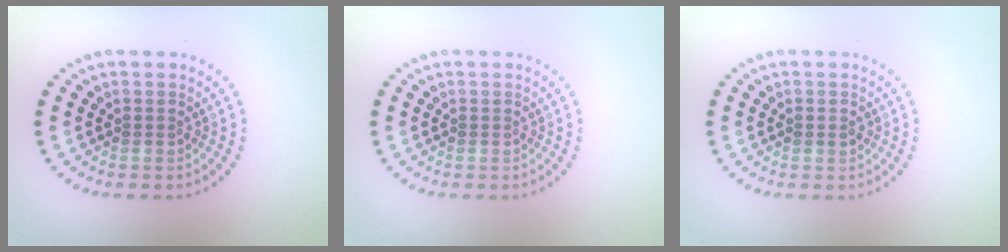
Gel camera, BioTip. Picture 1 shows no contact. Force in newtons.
{"total": 0.0}
{"total": 0.9, "press": 0.9, "slide": 0.1}